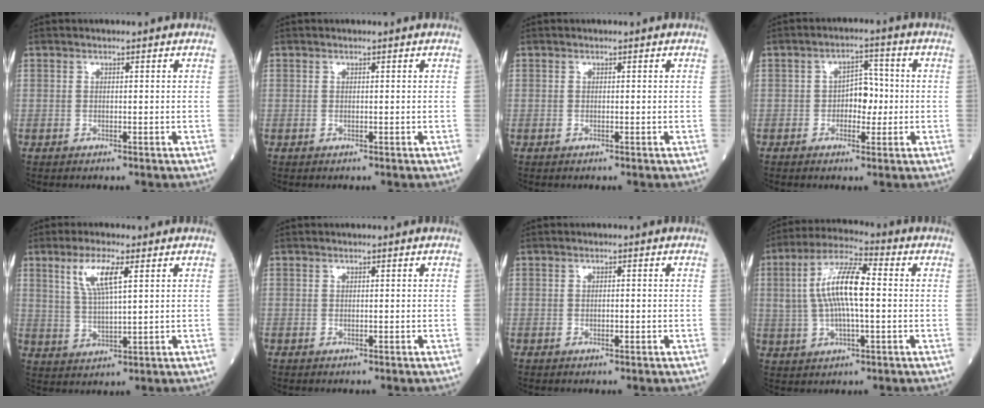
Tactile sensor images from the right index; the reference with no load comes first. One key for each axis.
{"total": 0.0}
{"total": 0.0}
{"total": 5.6, "fx": -0.6, "fy": 3.2, "fz": 4.5, "tx": -0.085, "ty": 0.019, "tz": -0.011}
{"total": 7.2, "fx": 3.0, "fy": 1.7, "fz": 6.3, "tx": -0.130, "ty": 0.006, "tz": 0.062}
{"total": 0.0}
{"total": 1.4, "fx": -0.3, "fy": 0.8, "fz": 1.2, "tx": -0.033, "ty": 0.001, "tz": -0.002}
{"total": 11.9, "fx": 1.0, "fy": 3.5, "fz": 11.4, "tx": -0.237, "ty": 0.020, "tz": 0.017}